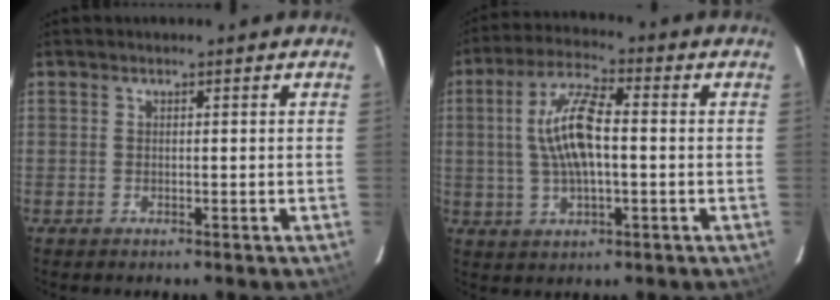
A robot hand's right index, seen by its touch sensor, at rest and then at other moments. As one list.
[{"total": 10.9, "force": [0.4, 3.8, 10.2], "torque": [-0.200, 0.012, 0.009]}]